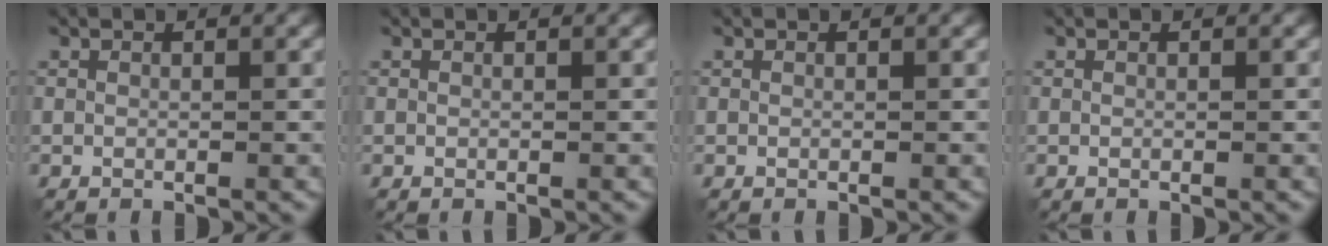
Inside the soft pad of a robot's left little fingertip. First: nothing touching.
{"total": 0.0}
{"total": 0.0}
{"total": 0.0}